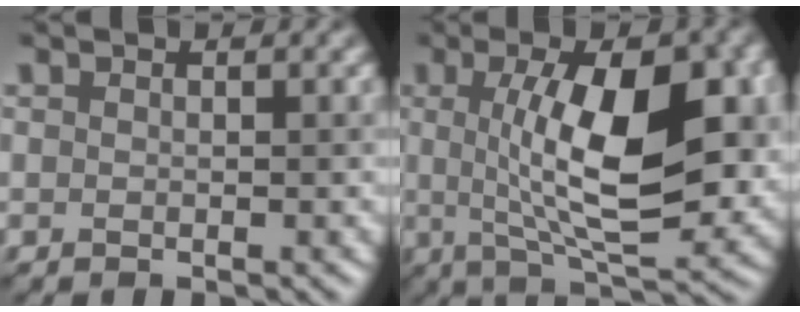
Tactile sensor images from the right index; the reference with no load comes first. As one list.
[{"total": 10.4, "force": [1.1, 3.2, 9.9], "torque": [-0.146, 0.003, 0.025]}]